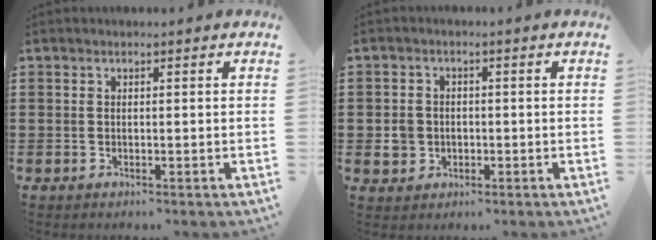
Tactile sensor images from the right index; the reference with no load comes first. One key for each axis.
{"total": 3.0, "fx": -0.6, "fy": 2.8, "fz": 1.0, "tx": -0.028, "ty": 0.005, "tz": -0.014}